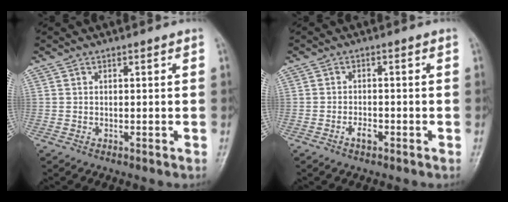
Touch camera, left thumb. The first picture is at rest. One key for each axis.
{"total": 2.2, "fx": -1.2, "fy": 1.1, "fz": 1.5, "tx": -0.026, "ty": 0.007, "tz": -0.023}